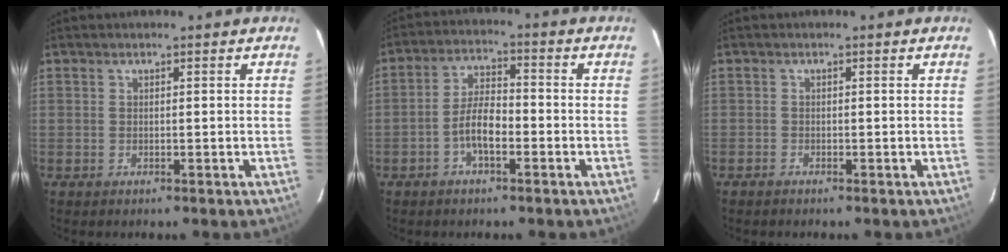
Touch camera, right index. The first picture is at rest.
{"total": 5.9, "force": [-2.6, 2.1, 4.9], "torque": [-0.104, 0.013, -0.048]}
{"total": 0.7, "force": [-0.7, 0.2, -0.1], "torque": [-0.001, 0.002, -0.016]}